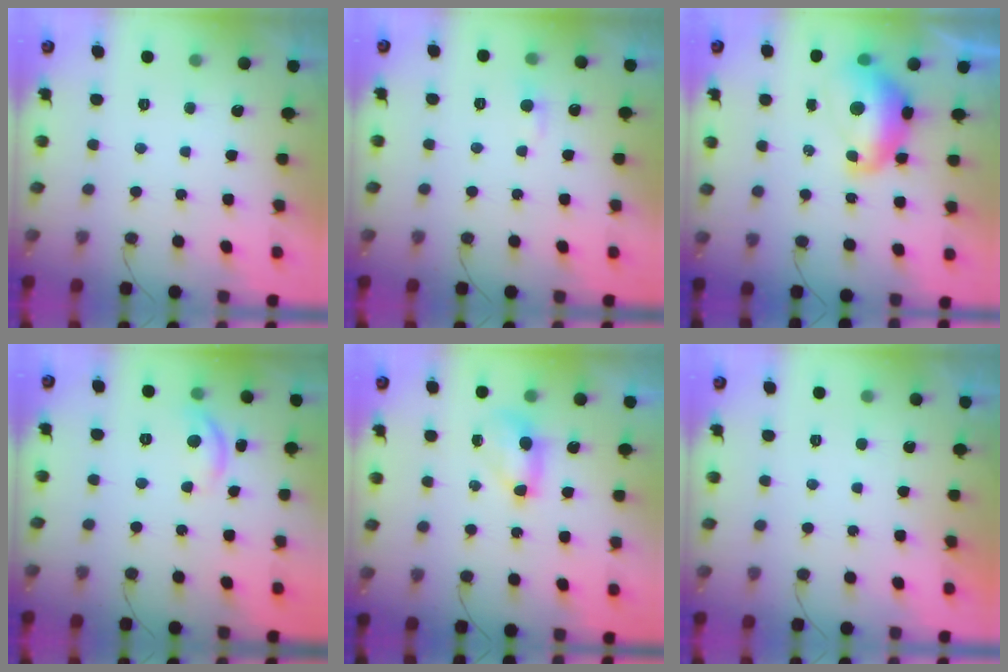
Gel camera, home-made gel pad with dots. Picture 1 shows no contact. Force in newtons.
{"total": 4.8, "press": 4.7, "slide": 0.5}
{"total": 11.4, "press": 11.4, "slide": 1.1}
{"total": 8.3, "press": 8.3, "slide": 0.5}
{"total": 7.0, "press": 6.9, "slide": 1.1}
{"total": 0.0}